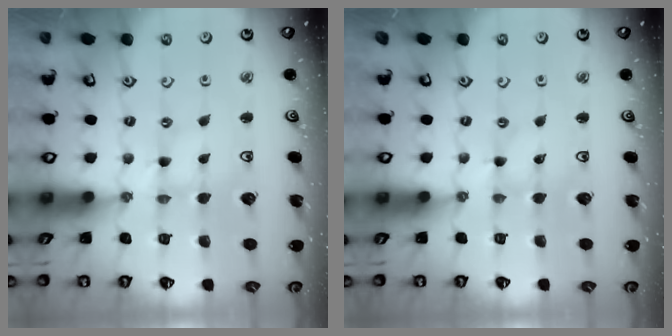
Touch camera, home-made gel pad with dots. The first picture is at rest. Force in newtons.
{"total": 0.0}